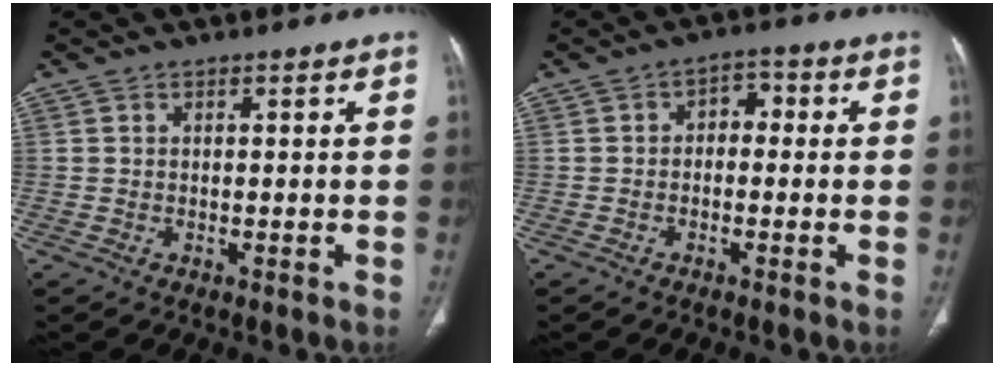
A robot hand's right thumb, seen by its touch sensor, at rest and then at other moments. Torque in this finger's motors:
{"motor_torque": [-0.31, 0.41, 0.23, 0.40, 0.02]}